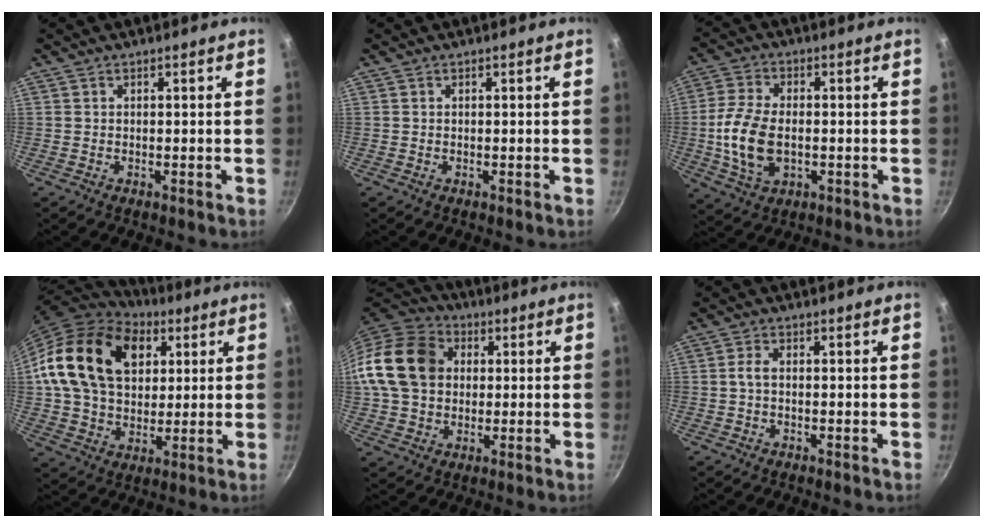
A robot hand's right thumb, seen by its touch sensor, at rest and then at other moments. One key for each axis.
{"total": 0.0}
{"total": 11.3, "fx": -1.3, "fy": 6.8, "fz": 9.0, "tx": -0.179, "ty": 0.009, "tz": -0.025}
{"total": 22.2, "fx": 6.6, "fy": 15.8, "fz": 14.0, "tx": -0.218, "ty": 0.002, "tz": 0.112}
{"total": 17.0, "fx": 2.3, "fy": 13.6, "fz": 9.9, "tx": -0.171, "ty": 0.027, "tz": 0.030}
{"total": 2.2, "fx": -0.1, "fy": 1.0, "fz": 1.9, "tx": -0.047, "ty": 0.008, "tz": -0.007}